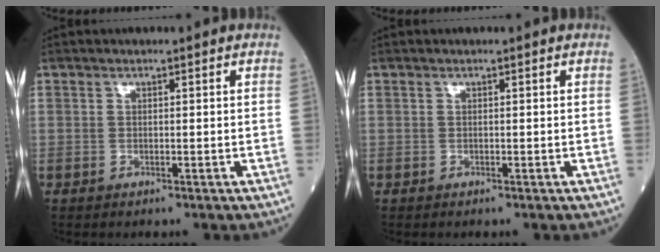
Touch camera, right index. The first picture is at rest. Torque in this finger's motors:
{"motor_torque": [0.12, 0.15, 0.10, 0.01]}